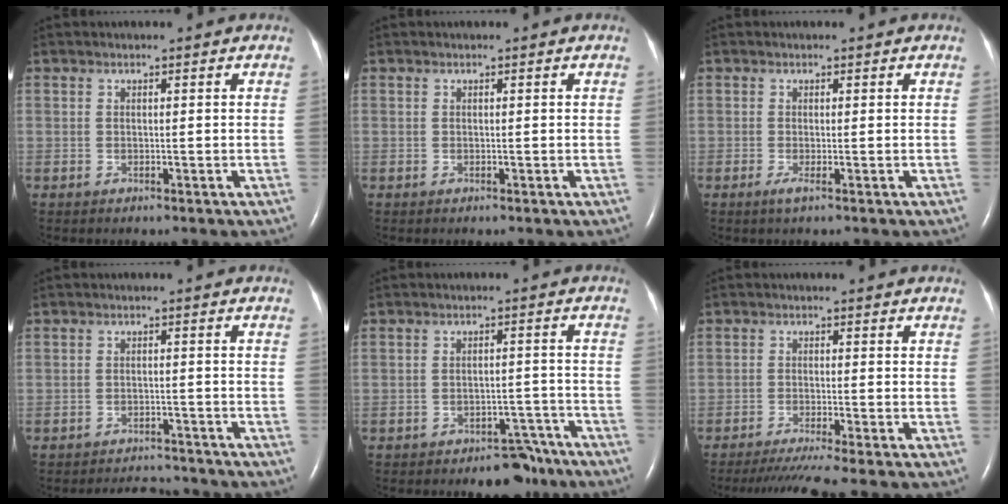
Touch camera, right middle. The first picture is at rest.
{"total": 0.0}
{"total": 1.1, "force": [-0.5, -0.2, 1.0], "torque": [-0.021, -0.003, -0.010]}
{"total": 4.1, "force": [-4.0, 0.5, -0.5], "torque": [0.001, 0.001, -0.061]}
{"total": 6.0, "force": [-4.9, 2.6, 2.1], "torque": [-0.015, 0.016, -0.068]}
{"total": 6.6, "force": [-5.3, -1.3, 3.6], "torque": [-0.057, -0.022, -0.089]}